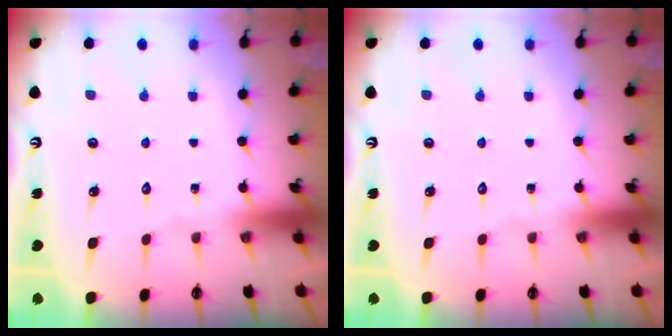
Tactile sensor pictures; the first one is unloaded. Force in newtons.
{"total": 0.0}